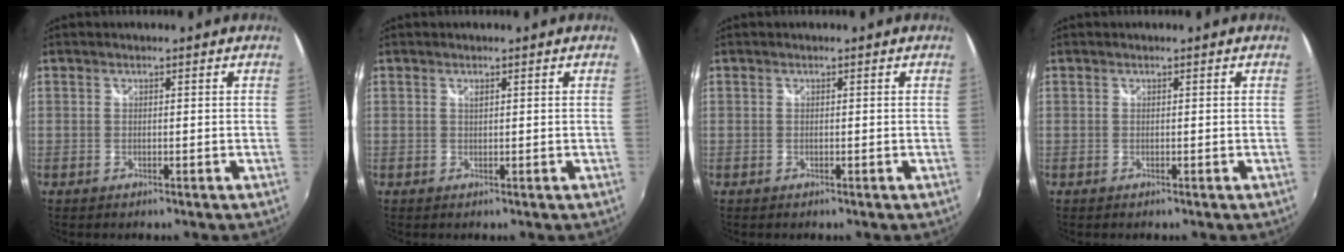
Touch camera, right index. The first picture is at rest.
{"total": 0.5, "force": [0.3, 0.1, 0.4], "torque": [-0.007, 0.002, 0.006]}
{"total": 0.0}
{"total": 0.0}